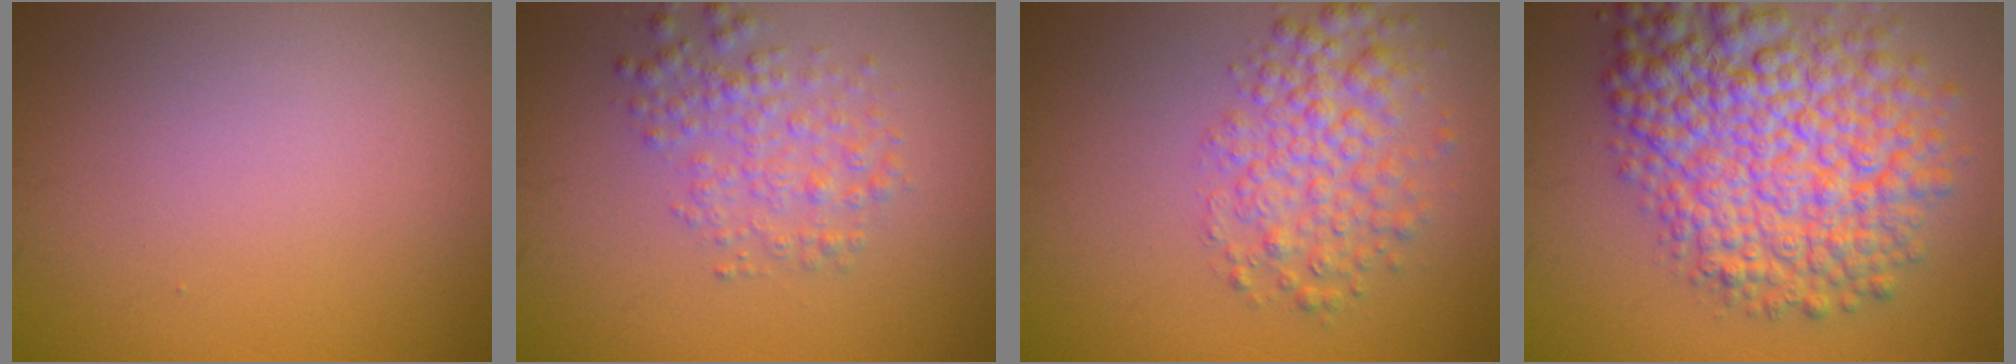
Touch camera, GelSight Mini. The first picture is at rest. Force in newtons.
{"total": 2.9, "press": 2.9, "slide": 0.1}
{"total": 4.3, "press": 4.3, "slide": 0.2}
{"total": 10.4, "press": 10.4, "slide": 0.3}